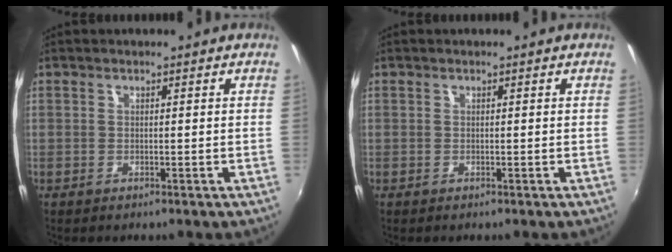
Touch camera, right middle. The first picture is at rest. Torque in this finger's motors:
{"motor_torque": [0.01, 0.05, 0.04, 0.00]}